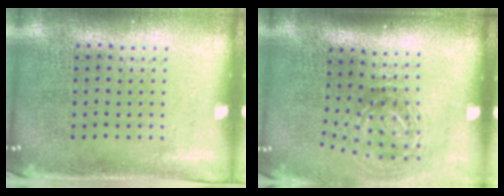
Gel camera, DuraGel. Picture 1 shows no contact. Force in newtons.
{"total": 2.0, "press": 1.3, "slide": 1.6}